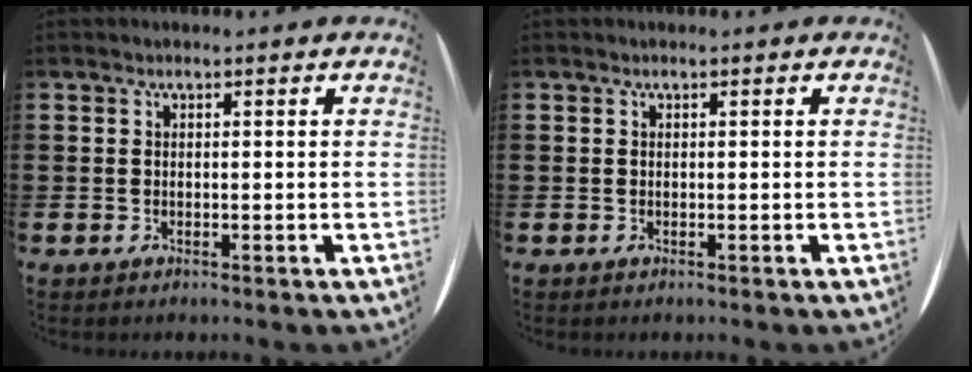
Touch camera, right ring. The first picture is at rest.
{"total": 0.0}